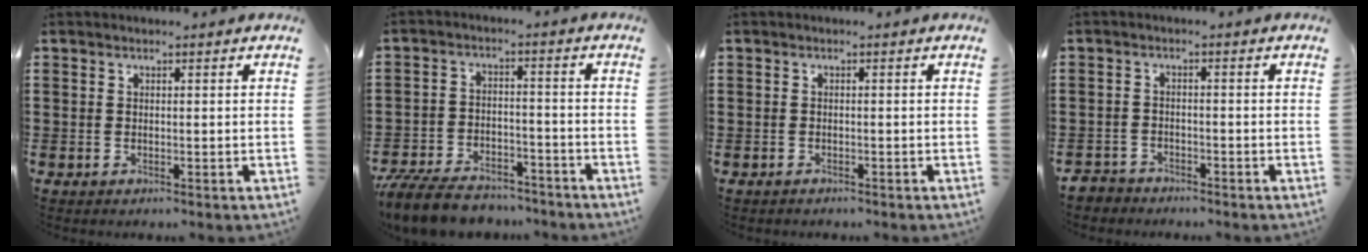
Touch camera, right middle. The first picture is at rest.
{"total": 7.9, "force": [-7.2, 1.9, 2.5], "torque": [-0.054, 0.016, -0.141]}
{"total": 0.8, "force": [-0.6, 0.4, -0.1], "torque": [0.001, 0.003, -0.015]}
{"total": 2.5, "force": [-2.5, 0.6, -0.2], "torque": [-0.005, 0.000, -0.055]}